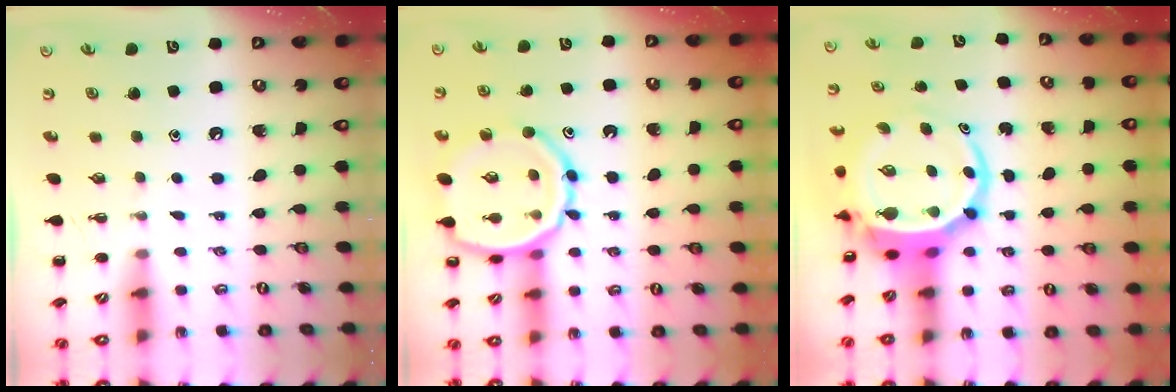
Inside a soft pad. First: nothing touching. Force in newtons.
{"total": 13.8, "press": 13.8, "slide": 1.4}
{"total": 7.1, "press": 6.9, "slide": 2.0}